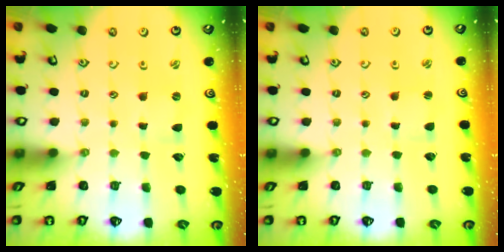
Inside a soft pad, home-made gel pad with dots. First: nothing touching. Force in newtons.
{"total": 1.1, "press": 1.0, "slide": 0.2}